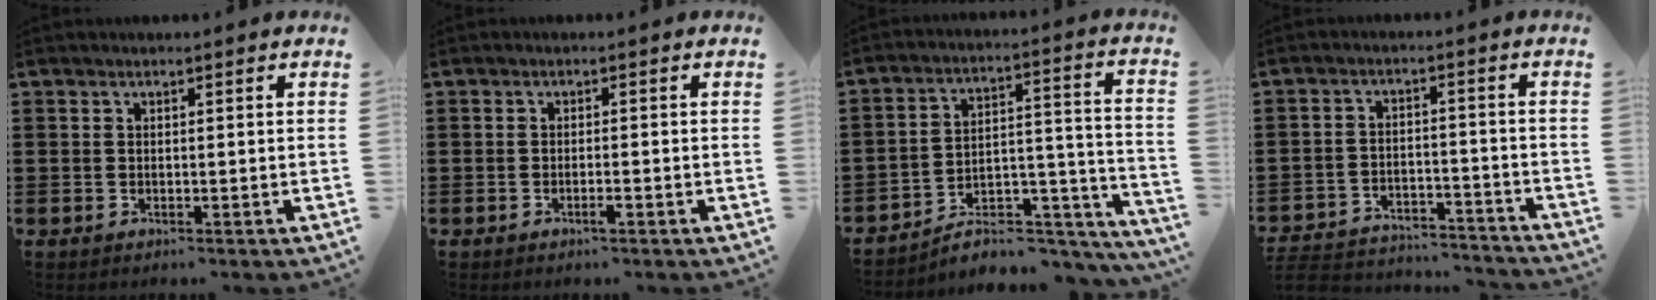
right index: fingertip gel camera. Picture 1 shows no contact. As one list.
[{"total": 1.3, "force": [-0.7, 0.0, 1.1], "torque": [-0.019, -0.006, -0.010]}, {"total": 6.4, "force": [-5.2, 2.4, 2.7], "torque": [-0.041, 0.009, -0.098]}, {"total": 5.3, "force": [-5.1, 0.7, 1.0], "torque": [-0.031, 0.000, -0.106]}]